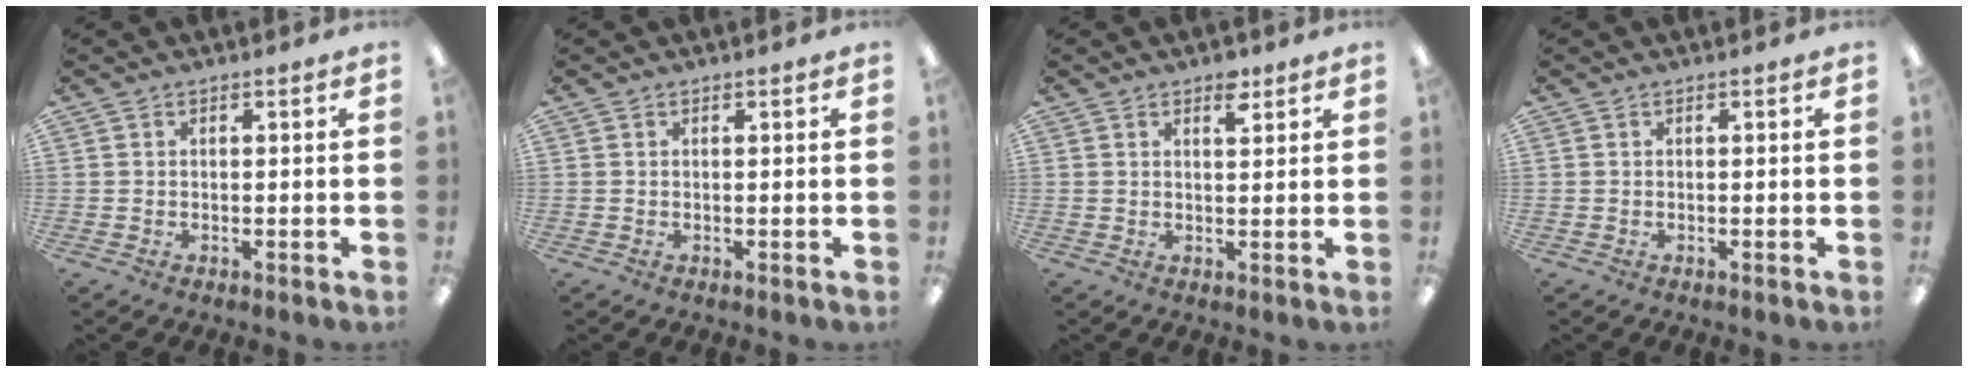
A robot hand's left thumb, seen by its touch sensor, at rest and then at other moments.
{"total": 0.0}
{"total": 3.7, "force": [2.6, 1.7, 2.2], "torque": [-0.015, -0.013, 0.039]}
{"total": 0.0}